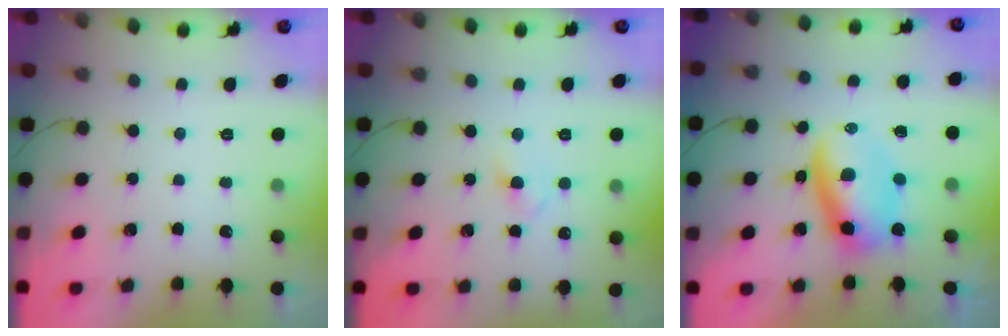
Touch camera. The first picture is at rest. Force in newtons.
{"total": 3.5, "press": 3.2, "slide": 1.4}
{"total": 7.1, "press": 6.8, "slide": 2.1}